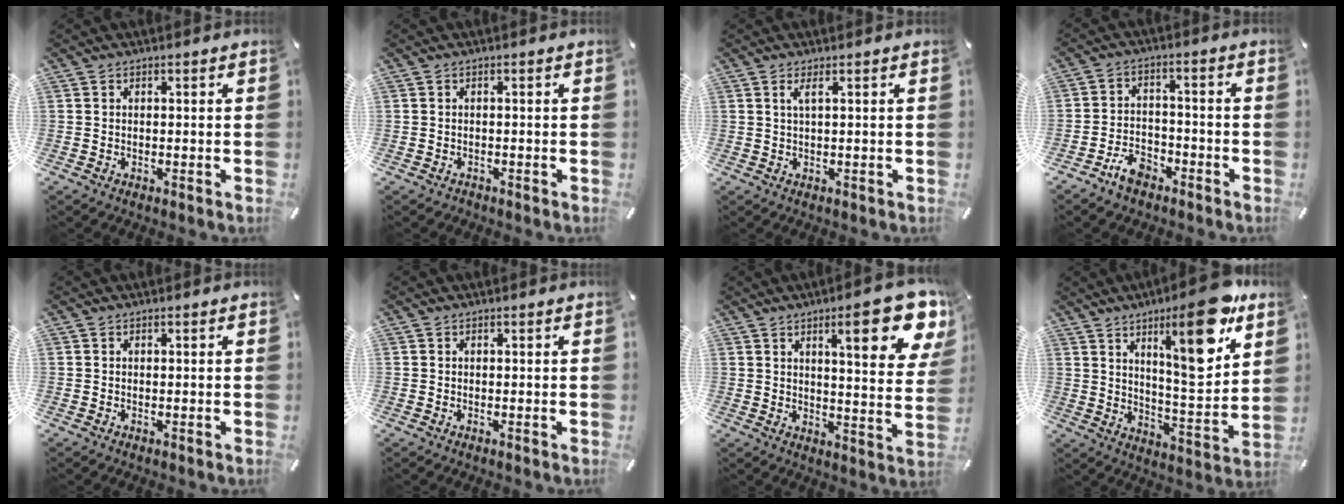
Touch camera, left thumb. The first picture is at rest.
{"total": 0.7, "force": [-0.5, 0.5, 0.0], "torque": [0.000, 0.004, -0.014]}
{"total": 2.1, "force": [0.8, 0.2, 1.9], "torque": [-0.040, 0.000, 0.012]}
{"total": 6.7, "force": [-4.7, 3.9, 2.7], "torque": [-0.048, 0.032, -0.088]}
{"total": 0.0}
{"total": 0.0}
{"total": 17.0, "force": [9.1, 4.3, 13.7], "torque": [-0.185, -0.049, 0.134]}
{"total": 17.9, "force": [10.1, 4.7, 14.0], "torque": [-0.203, -0.057, 0.152]}